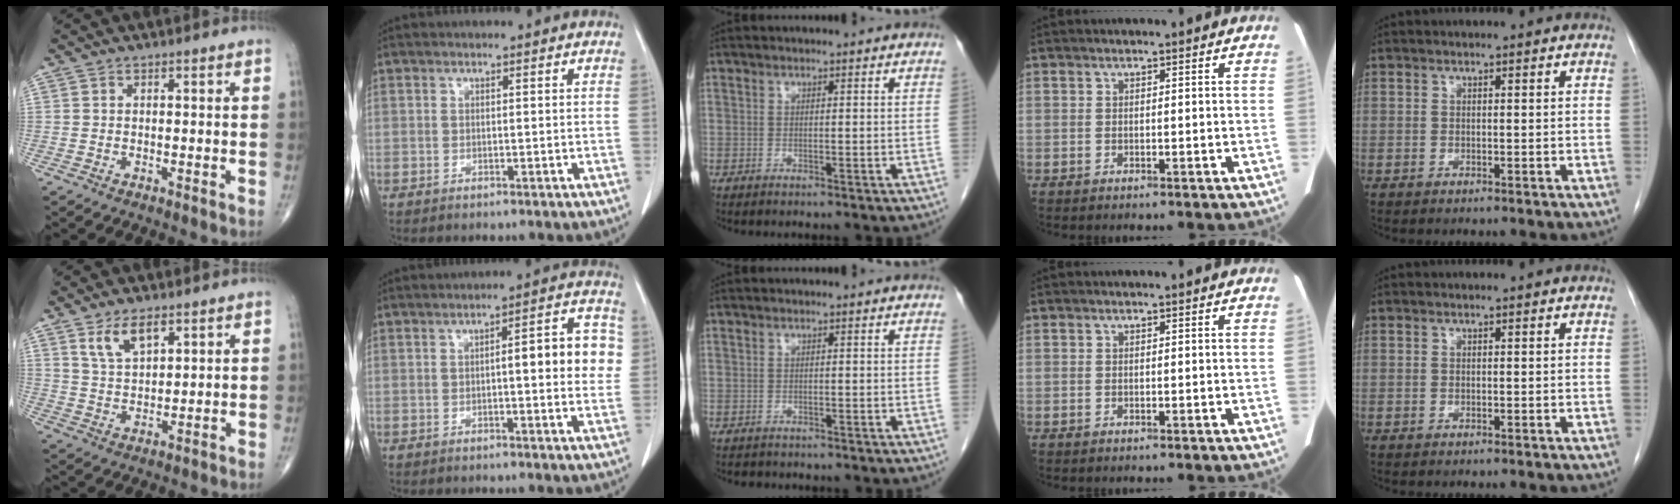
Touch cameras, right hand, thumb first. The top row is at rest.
{"thumb": {"total": 6.3, "force": [3.7, 2.8, 4.3], "torque": [-0.070, -0.021, 0.073]}, "index": {"total": 8.6, "force": [0.5, 2.0, 8.3], "torque": [-0.101, 0.023, 0.001]}, "middle": {"total": 1.3, "force": [-1.1, 0.6, 0.2], "torque": [-0.011, -0.001, -0.015]}}